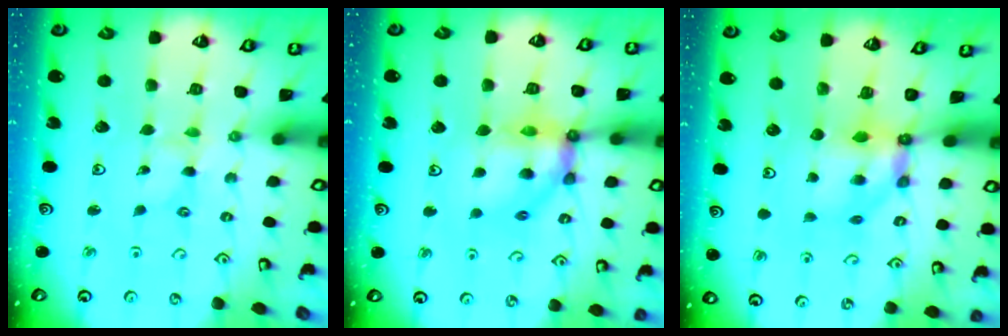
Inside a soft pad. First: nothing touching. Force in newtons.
{"total": 13.0, "press": 12.9, "slide": 2.1}
{"total": 6.7, "press": 6.7, "slide": 0.6}